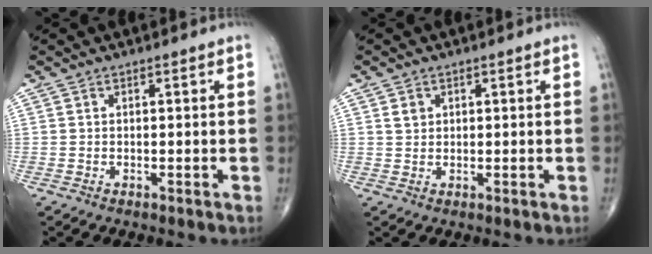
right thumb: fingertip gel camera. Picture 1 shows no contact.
{"total": 1.4, "force": [0.7, 1.1, 0.6], "torque": [-0.005, -0.002, 0.013]}